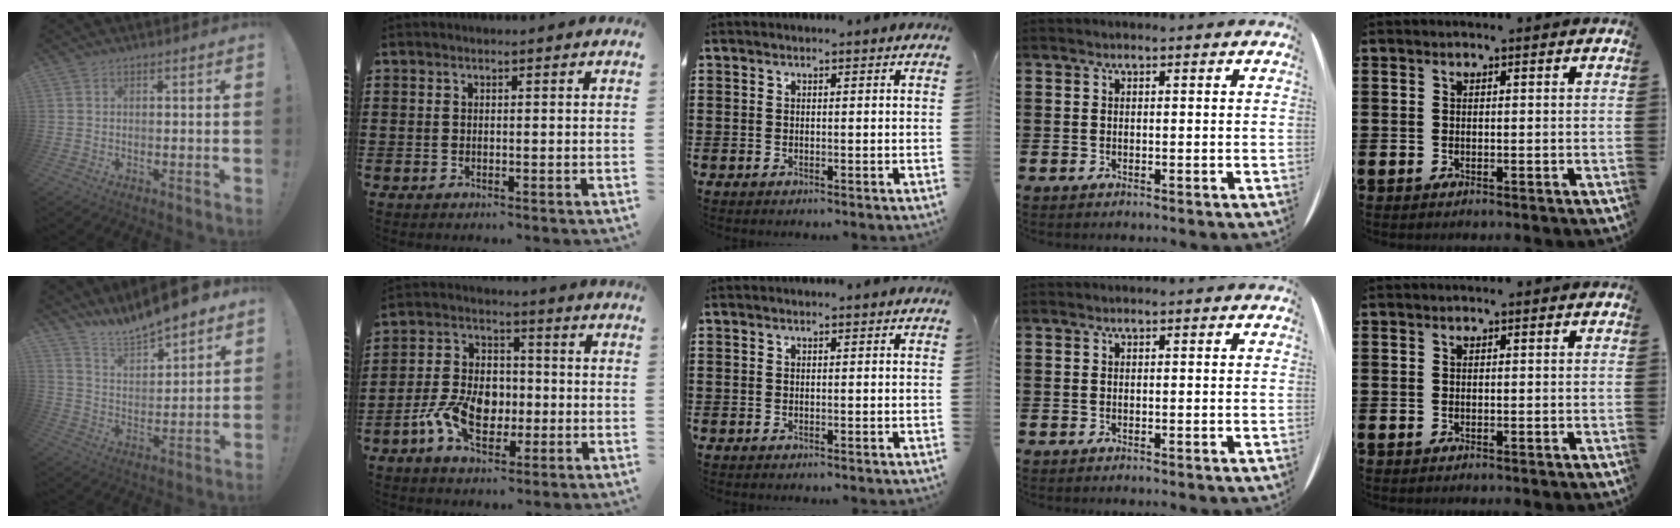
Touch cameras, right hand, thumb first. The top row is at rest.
{"thumb": {"total": 10.8, "force": [10.4, 1.1, 2.6], "torque": [-0.070, -0.093, 0.187]}, "index": {"total": 9.5, "force": [-2.5, 6.7, 6.2], "torque": [-0.138, 0.010, -0.048]}}